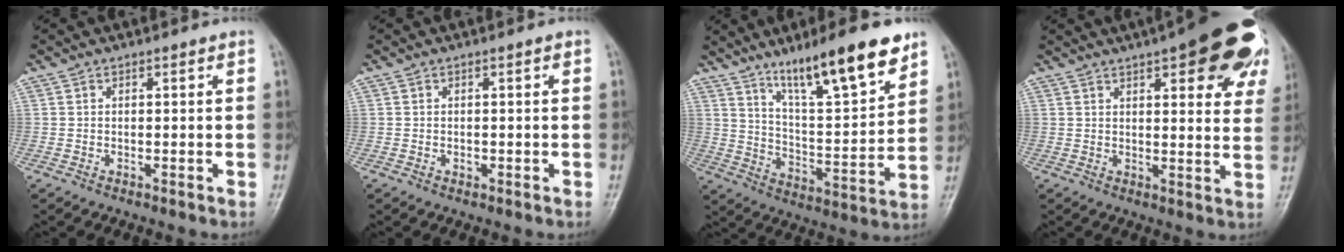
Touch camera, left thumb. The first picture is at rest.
{"total": 1.0, "force": [-0.1, 0.7, 0.7], "torque": [-0.009, 0.006, 0.000]}
{"total": 17.7, "force": [12.0, 3.5, 12.6], "torque": [-0.178, -0.064, 0.203]}
{"total": 21.5, "force": [11.3, 7.2, 16.9], "torque": [-0.188, -0.013, 0.134]}